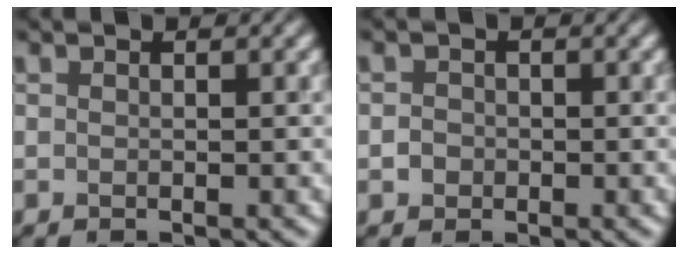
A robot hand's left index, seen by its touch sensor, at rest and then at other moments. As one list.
[{"total": 1.2, "force": [-0.3, 1.0, 0.4], "torque": [-0.002, -0.001, -0.010]}]